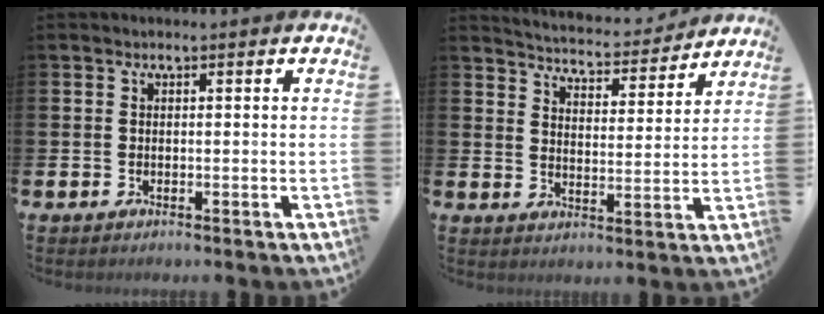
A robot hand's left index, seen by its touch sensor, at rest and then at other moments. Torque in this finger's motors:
{"motor_torque": [0.91, -1.23, 0.30, 0.07]}